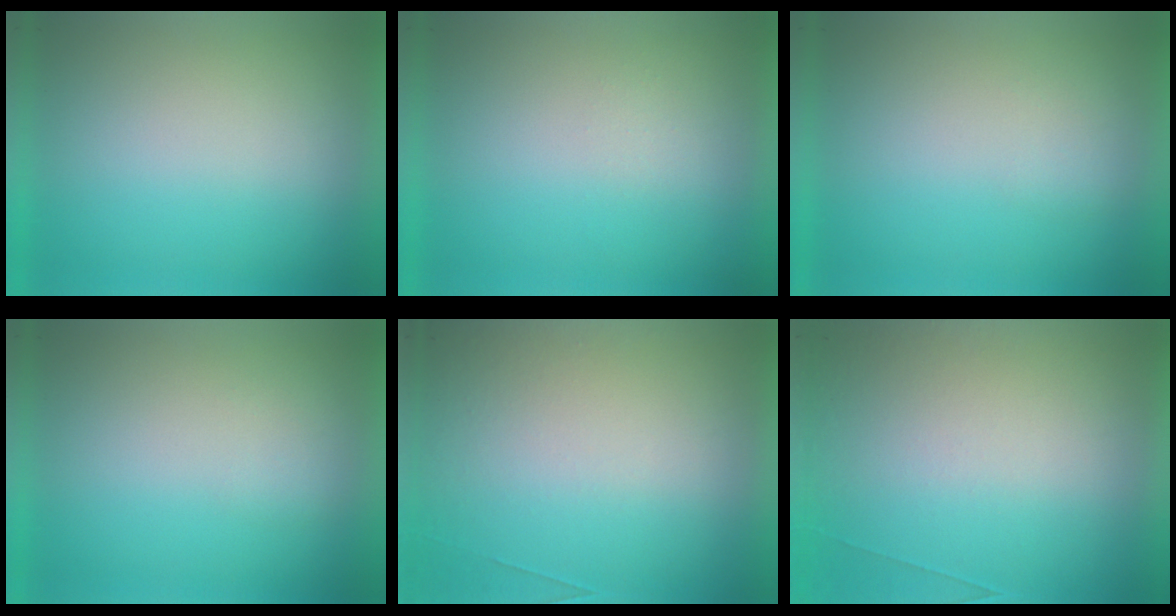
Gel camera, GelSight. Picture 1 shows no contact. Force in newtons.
{"total": 1.3}
{"total": 1.1}
{"total": 1.1}
{"total": 4.6}
{"total": 6.8}